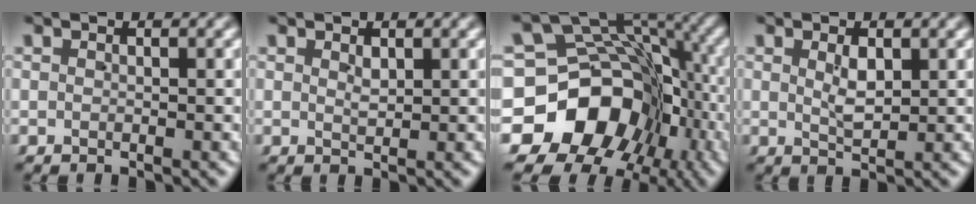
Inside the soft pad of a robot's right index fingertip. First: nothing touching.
{"total": 0.8, "force": [0.5, 0.3, 0.6], "torque": [-0.011, -0.003, 0.011]}
{"total": 20.5, "force": [-4.5, 16.5, 11.3], "torque": [-0.209, -0.059, -0.061]}
{"total": 1.9, "force": [0.6, 0.7, 1.7], "torque": [-0.030, -0.003, 0.014]}